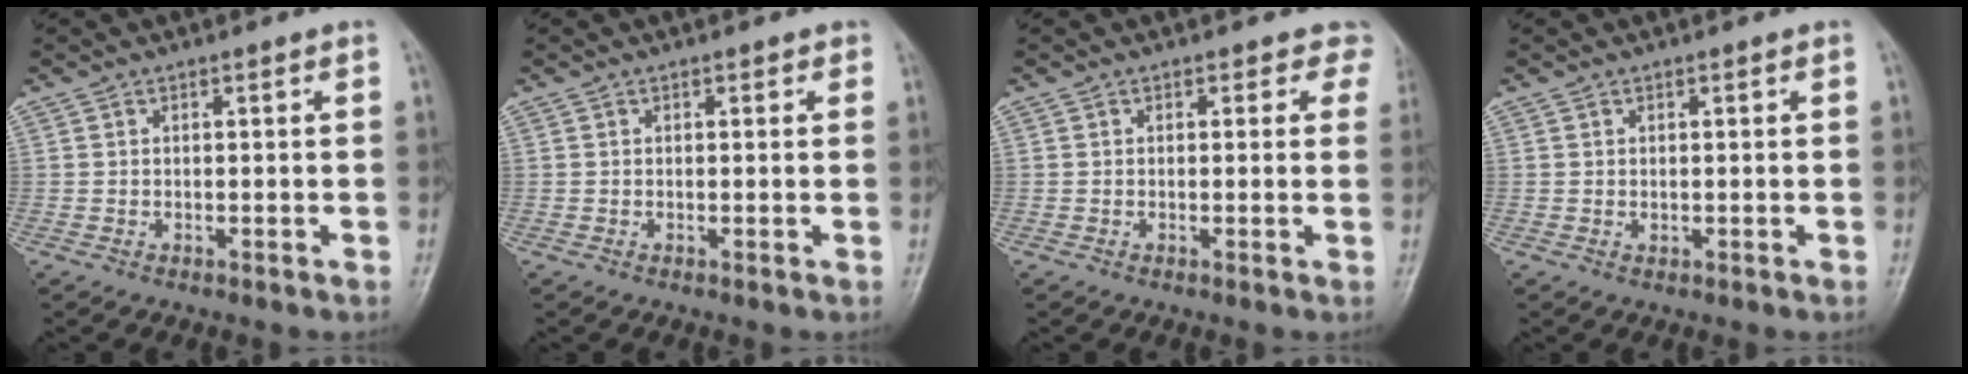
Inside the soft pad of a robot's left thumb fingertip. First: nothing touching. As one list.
[{"total": 1.0, "force": [0.5, 0.7, 0.5], "torque": [0.007, 0.000, 0.001]}, {"total": 3.1, "force": [2.2, 2.1, 0.6], "torque": [0.029, -0.008, 0.002]}, {"total": 0.6, "force": [0.2, 0.5, 0.4], "torque": [-0.003, -0.001, 0.003]}]